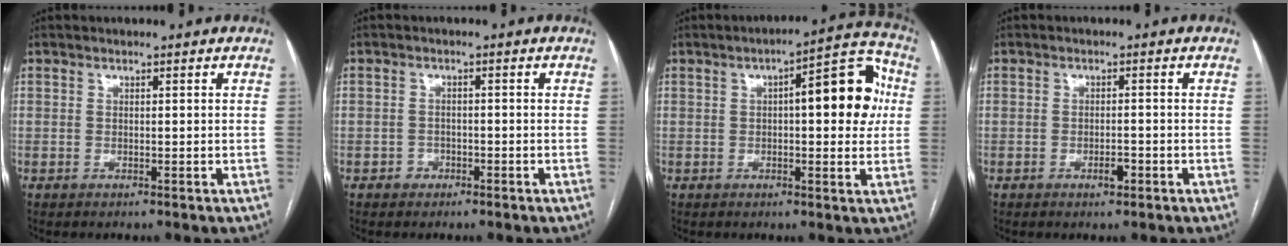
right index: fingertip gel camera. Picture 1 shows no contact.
{"total": 1.6, "force": [-1.0, 1.2, 0.2], "torque": [0.001, 0.007, -0.018]}
{"total": 11.9, "force": [1.7, 3.3, 11.3], "torque": [-0.144, 0.035, 0.019]}
{"total": 2.0, "force": [-1.1, 0.7, 1.5], "torque": [-0.026, 0.001, -0.016]}